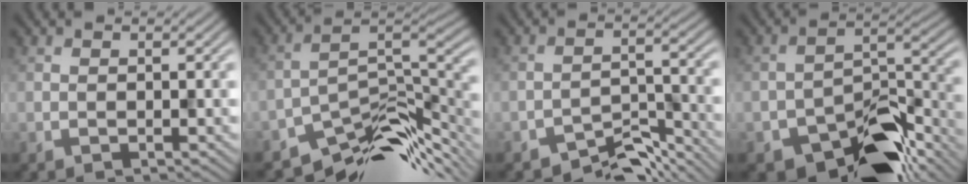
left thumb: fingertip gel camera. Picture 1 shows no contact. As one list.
[{"total": 11.6, "force": [-8.2, 4.8, 6.8], "torque": [-0.114, -0.011, -0.138]}, {"total": 5.9, "force": [-5.2, 1.8, 2.1], "torque": [-0.029, -0.001, -0.089]}, {"total": 12.5, "force": [-8.8, 5.9, 6.7], "torque": [-0.097, -0.019, -0.145]}]